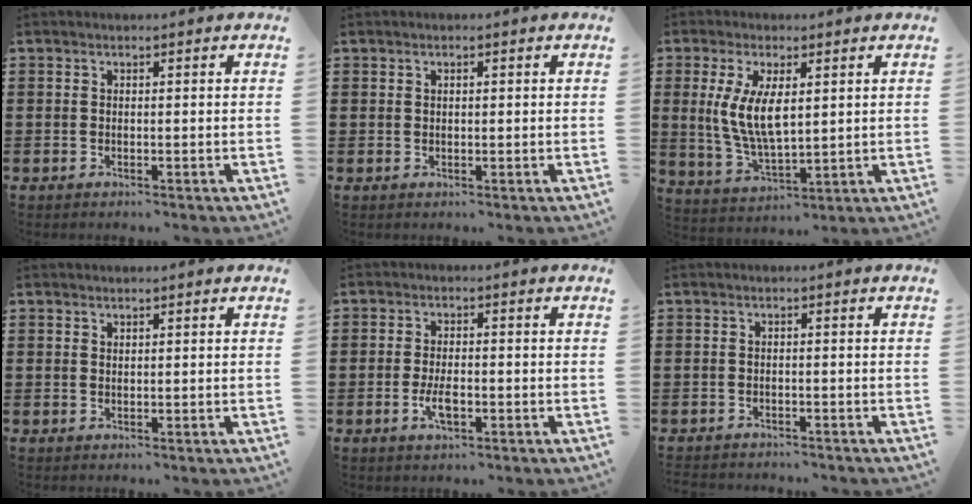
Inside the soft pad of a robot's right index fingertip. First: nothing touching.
{"total": 0.7, "force": [0.4, 0.4, 0.4], "torque": [-0.008, 0.004, 0.007]}
{"total": 7.7, "force": [1.1, 3.4, 6.8], "torque": [-0.146, 0.003, 0.018]}
{"total": 0.6, "force": [0.5, 0.3, 0.0], "torque": [-0.002, 0.001, 0.010]}
{"total": 3.7, "force": [-1.2, 1.2, 3.2], "torque": [-0.070, -0.006, -0.023]}
{"total": 1.1, "force": [-1.0, 0.2, -0.2], "torque": [-0.002, 0.003, -0.023]}